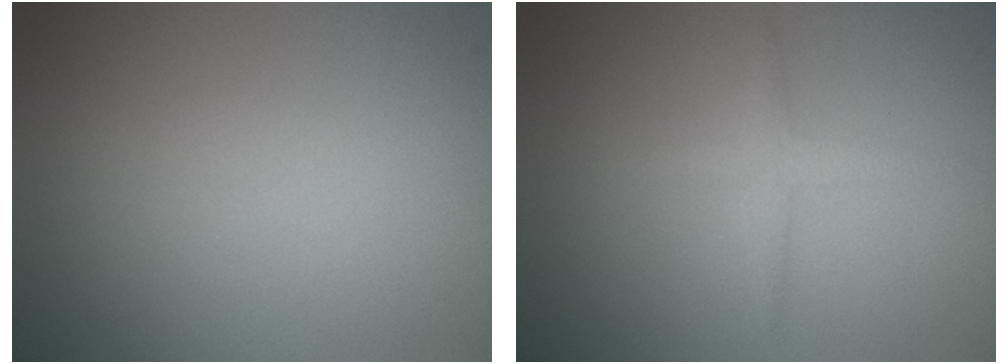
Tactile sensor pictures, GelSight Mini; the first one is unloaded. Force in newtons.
{"total": 1.5, "press": 1.5, "slide": 0.0}